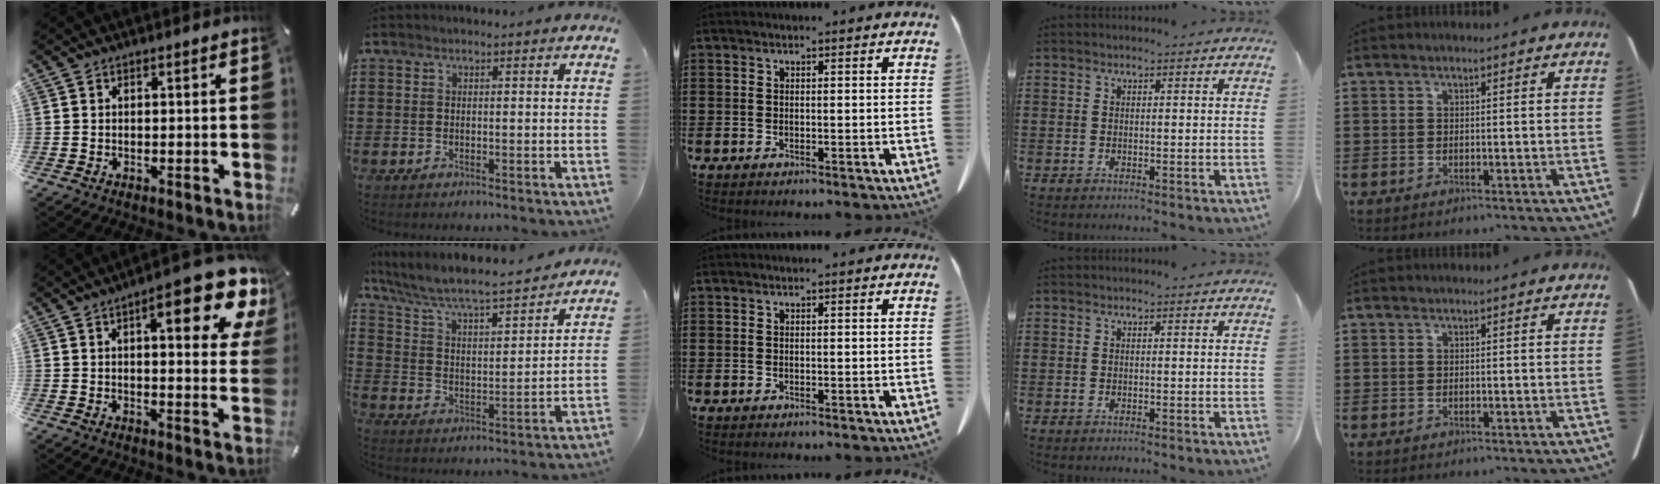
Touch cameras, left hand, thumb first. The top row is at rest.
{"thumb": {"total": 15.0, "force": [7.9, 4.2, 12.0], "torque": [-0.160, -0.043, 0.120]}, "index": {"total": 6.3, "force": [5.7, 0.5, 2.6], "torque": [-0.075, -0.038, 0.090]}}